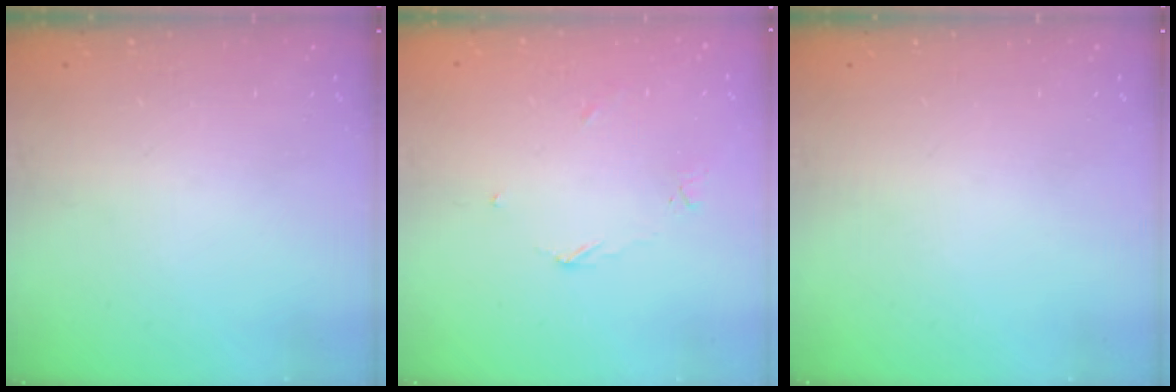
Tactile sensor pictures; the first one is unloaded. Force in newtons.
{"total": 3.5, "press": 3.5, "slide": 0.5}
{"total": 0.0}